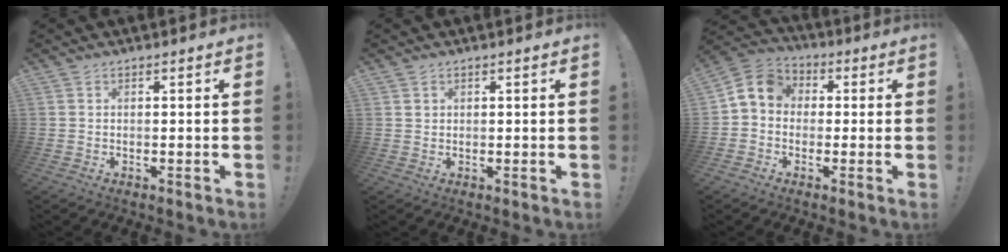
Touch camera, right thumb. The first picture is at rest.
{"total": 1.0, "force": [0.6, 0.8, 0.2], "torque": [-0.003, 0.001, 0.011]}
{"total": 8.0, "force": [0.5, 6.8, 4.2], "torque": [-0.073, 0.016, 0.015]}